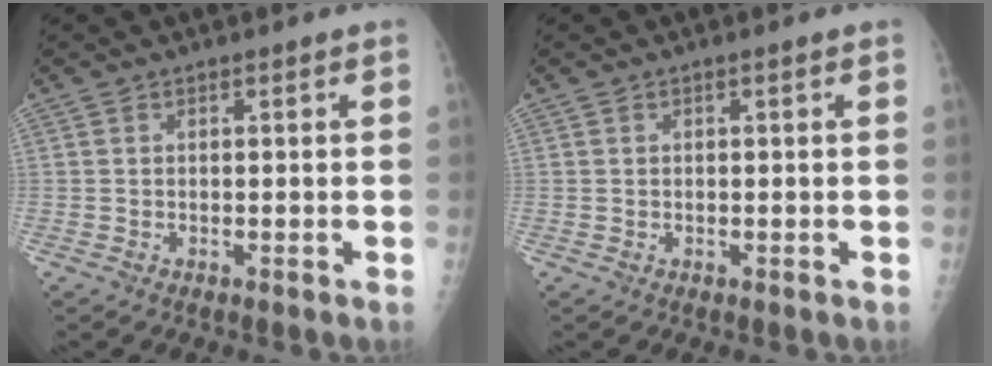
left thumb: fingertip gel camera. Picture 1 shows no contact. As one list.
[{"total": 0.0}]